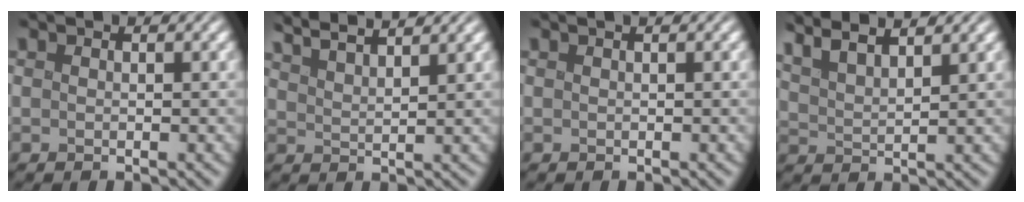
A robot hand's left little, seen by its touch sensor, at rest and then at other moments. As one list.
[{"total": 6.0, "force": [5.1, 1.1, 3.0], "torque": [-0.045, 0.023, 0.054]}, {"total": 0.8, "force": [0.4, 0.3, 0.6], "torque": [-0.004, 0.005, -0.003]}, {"total": 6.6, "force": [5.0, 1.8, 3.9], "torque": [-0.096, 0.031, 0.063]}]